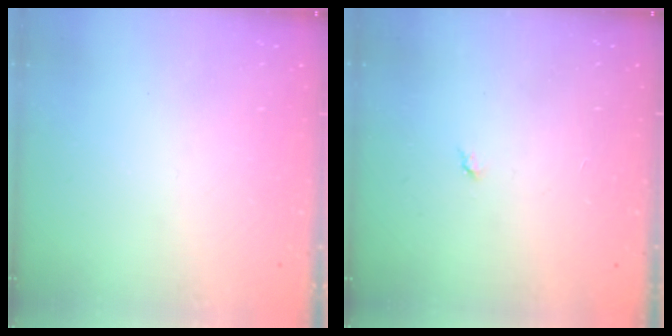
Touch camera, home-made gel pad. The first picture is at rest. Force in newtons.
{"total": 2.8, "press": 2.8, "slide": 0.4}